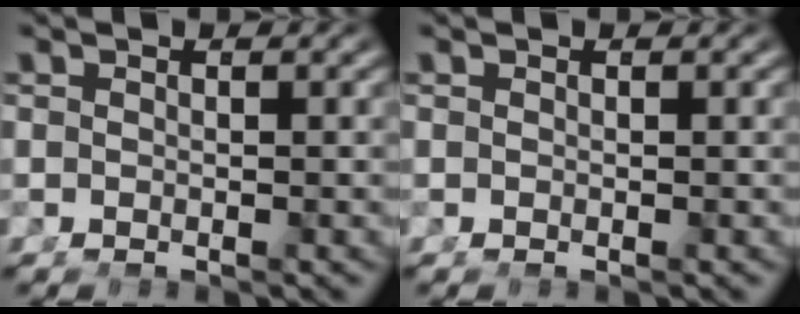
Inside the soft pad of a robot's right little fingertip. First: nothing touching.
{"total": 0.0}